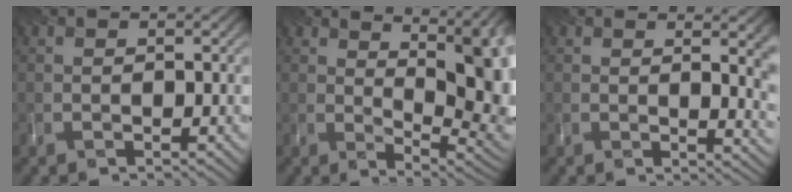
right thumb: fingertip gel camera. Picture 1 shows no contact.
{"total": 12.5, "force": [4.3, 4.7, 10.7], "torque": [-0.145, 0.033, 0.067]}
{"total": 9.0, "force": [2.0, 3.7, 8.0], "torque": [-0.076, 0.021, 0.019]}